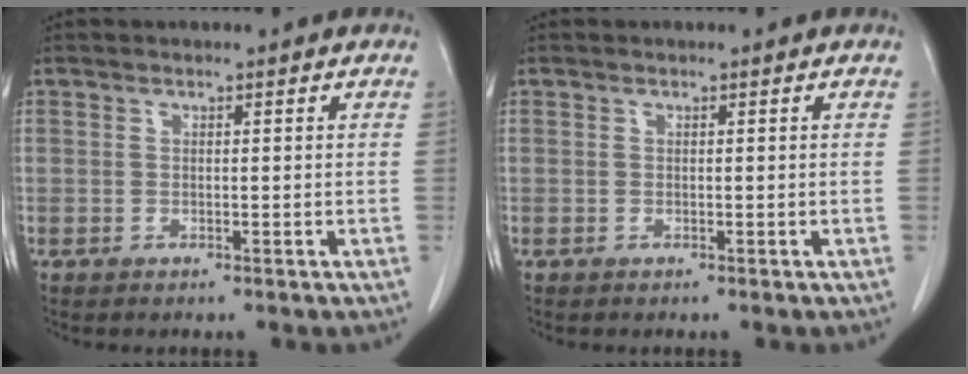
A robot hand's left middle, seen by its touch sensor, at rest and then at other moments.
{"total": 0.0}